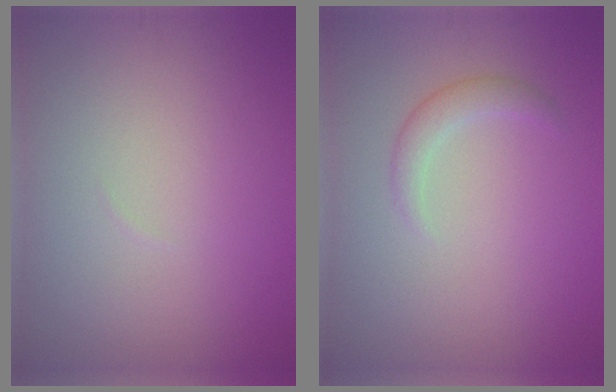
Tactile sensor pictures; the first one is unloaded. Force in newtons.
{"total": 1.6, "press": 1.6, "slide": 0.1}